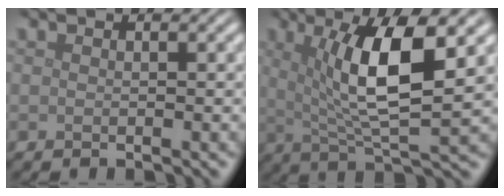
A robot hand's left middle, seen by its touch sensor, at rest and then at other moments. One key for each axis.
{"total": 8.4, "fx": 2.1, "fy": 2.0, "fz": 7.9, "tx": -0.131, "ty": -0.009, "tz": 0.041}